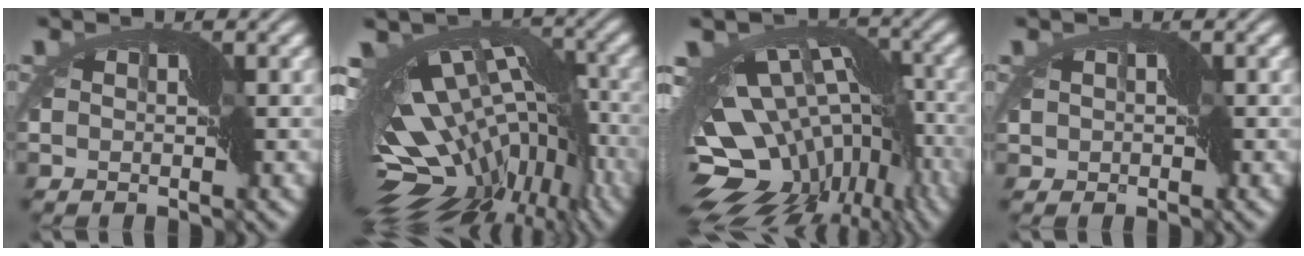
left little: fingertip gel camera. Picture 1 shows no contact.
{"total": 17.2, "force": [-4.8, 9.1, 13.8], "torque": [-0.220, 0.008, -0.047]}
{"total": 16.1, "force": [-4.6, 9.5, 12.2], "torque": [-0.182, -0.004, -0.040]}
{"total": 0.8, "force": [-0.1, 0.8, 0.1], "torque": [0.002, 0.003, -0.004]}